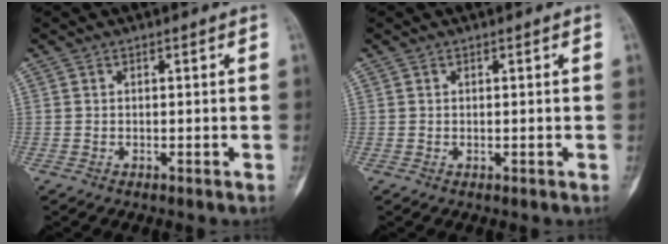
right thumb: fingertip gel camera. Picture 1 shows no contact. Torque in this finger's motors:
{"motor_torque": [-0.32, -0.65, -0.23, 0.20, 0.02]}